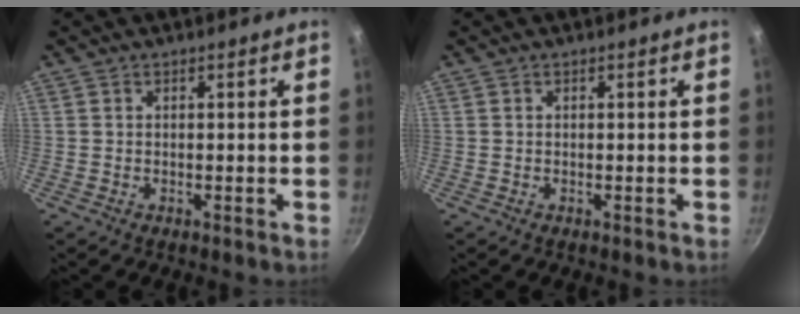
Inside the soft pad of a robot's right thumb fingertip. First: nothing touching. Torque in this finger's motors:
{"motor_torque": [0.05, 0.04, -0.15, 0.15, 0.02]}